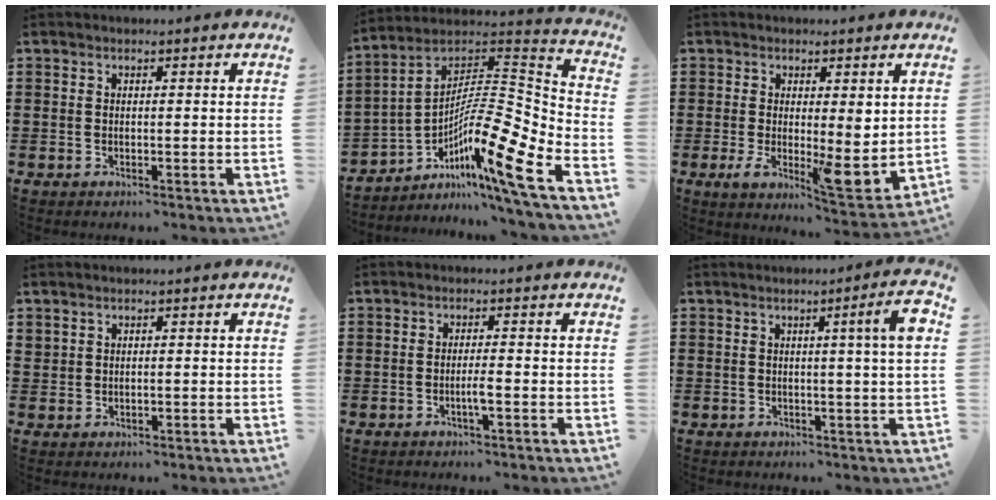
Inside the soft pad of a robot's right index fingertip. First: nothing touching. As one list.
[{"total": 14.0, "force": [-6.5, 2.0, 12.3], "torque": [-0.205, -0.023, -0.128]}, {"total": 6.3, "force": [0.6, 2.5, 5.8], "torque": [-0.080, -0.023, 0.013]}, {"total": 0.9, "force": [0.6, 0.6, 0.3], "torque": [-0.009, 0.003, 0.012]}, {"total": 2.2, "force": [-0.9, 0.0, 2.0], "torque": [-0.036, 0.000, -0.018]}, {"total": 5.6, "force": [1.5, -0.2, 5.4], "torque": [-0.088, -0.011, 0.017]}]